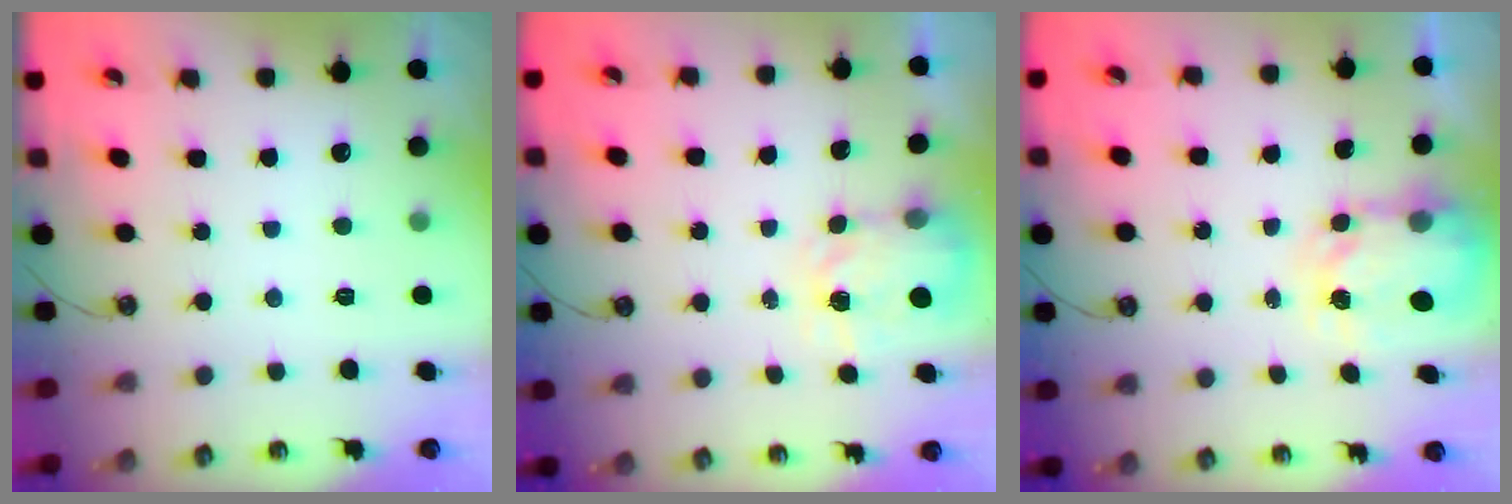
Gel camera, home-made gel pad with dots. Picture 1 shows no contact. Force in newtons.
{"total": 3.8, "press": 3.7, "slide": 0.6}
{"total": 4.7, "press": 4.7, "slide": 0.3}